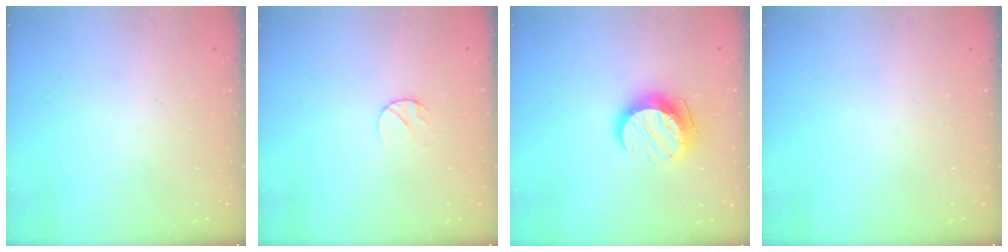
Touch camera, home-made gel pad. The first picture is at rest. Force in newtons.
{"total": 5.3, "press": 5.2, "slide": 0.6}
{"total": 11.5, "press": 11.4, "slide": 0.6}
{"total": 0.0}